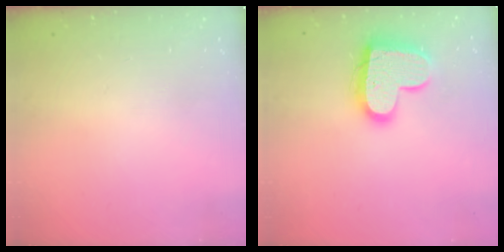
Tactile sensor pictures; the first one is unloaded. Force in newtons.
{"total": 16.3, "press": 16.3, "slide": 1.3}